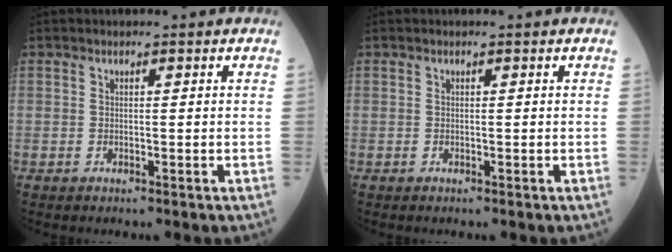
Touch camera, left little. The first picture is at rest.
{"total": 0.0}